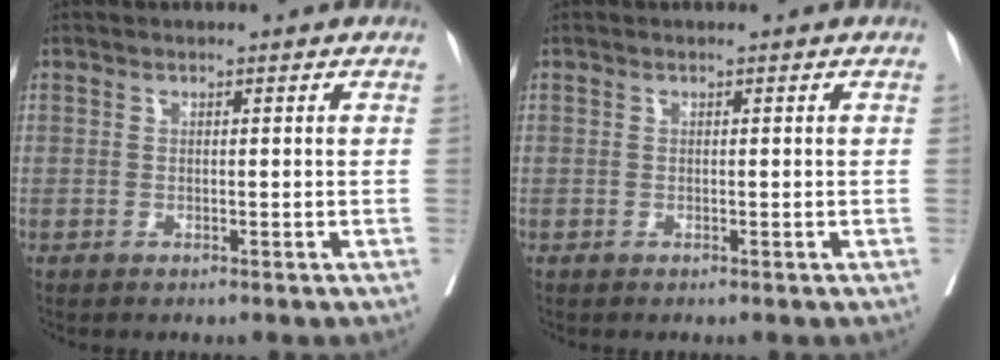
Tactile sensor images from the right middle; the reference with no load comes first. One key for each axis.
{"total": 0.0}